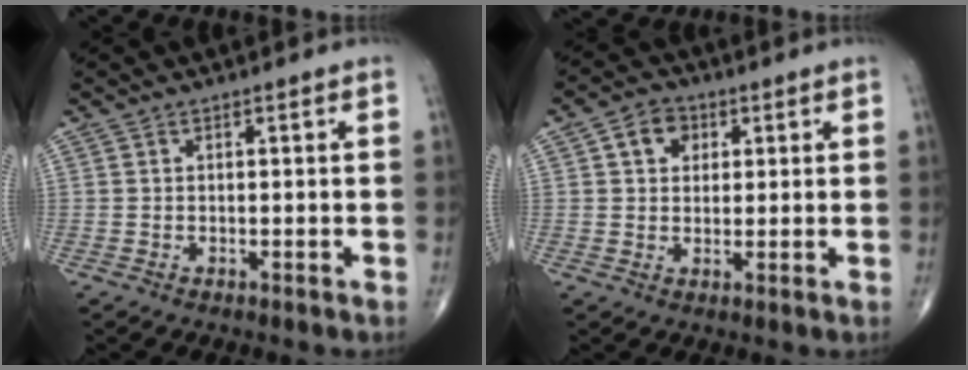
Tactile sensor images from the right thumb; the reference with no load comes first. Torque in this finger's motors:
{"motor_torque": [-0.09, 0.15, -0.01, -0.01, 0.09]}